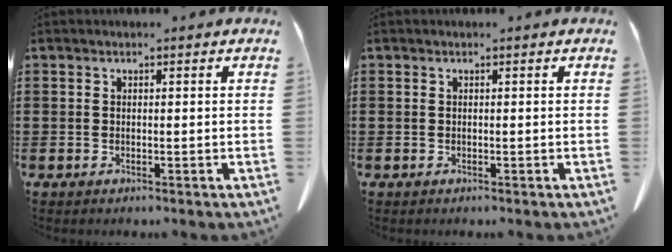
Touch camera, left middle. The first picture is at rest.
{"total": 0.0}